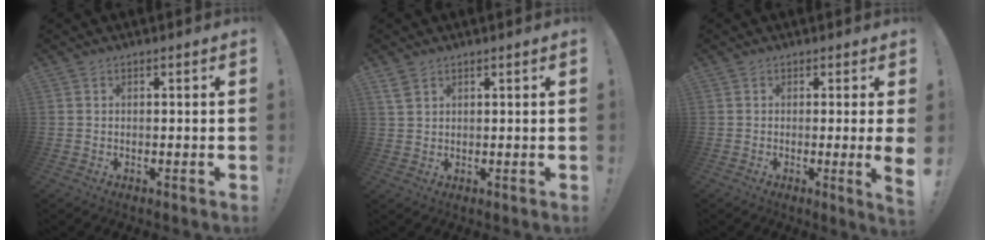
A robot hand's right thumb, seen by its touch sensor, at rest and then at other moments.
{"total": 4.0, "force": [2.5, 2.9, 1.3], "torque": [-0.017, -0.012, 0.048]}
{"total": 3.9, "force": [0.0, -0.5, 3.9], "torque": [-0.063, -0.009, 0.001]}